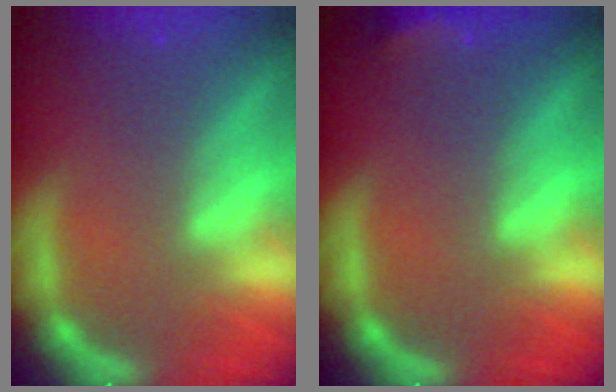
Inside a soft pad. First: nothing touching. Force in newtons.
{"total": 2.4}